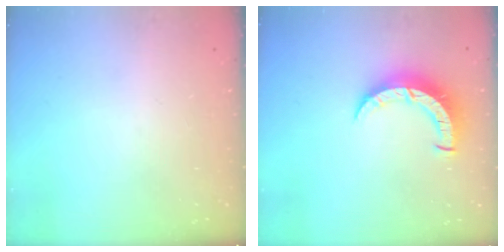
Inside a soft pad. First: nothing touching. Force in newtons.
{"total": 8.7, "press": 8.7, "slide": 0.9}